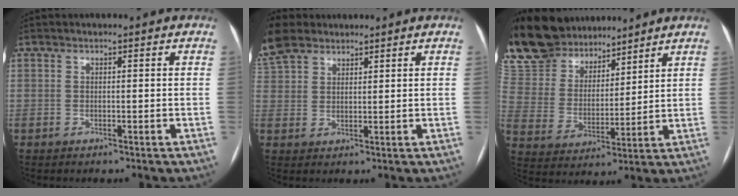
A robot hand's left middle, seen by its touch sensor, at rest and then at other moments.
{"total": 5.3, "force": [4.7, 1.7, 1.6], "torque": [-0.065, 0.012, 0.111]}
{"total": 14.6, "force": [13.3, 4.9, 3.5], "torque": [-0.088, 0.022, 0.256]}